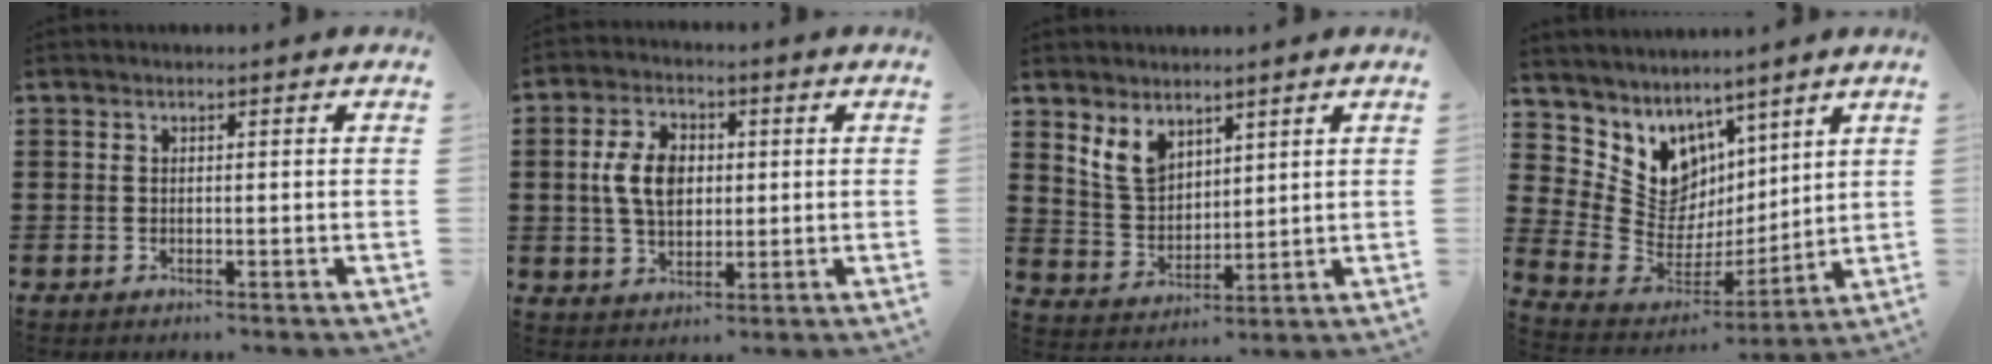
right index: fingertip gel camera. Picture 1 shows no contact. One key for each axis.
{"total": 7.5, "fx": 0.8, "fy": 5.0, "fz": 5.5, "tx": -0.130, "ty": 0.014, "tz": 0.009}
{"total": 5.8, "fx": 3.9, "fy": 3.6, "fz": 2.4, "tx": -0.067, "ty": 0.003, "tz": 0.075}
{"total": 9.2, "fx": 5.3, "fy": 7.3, "fz": 2.1, "tx": -0.102, "ty": -0.057, "tz": 0.107}